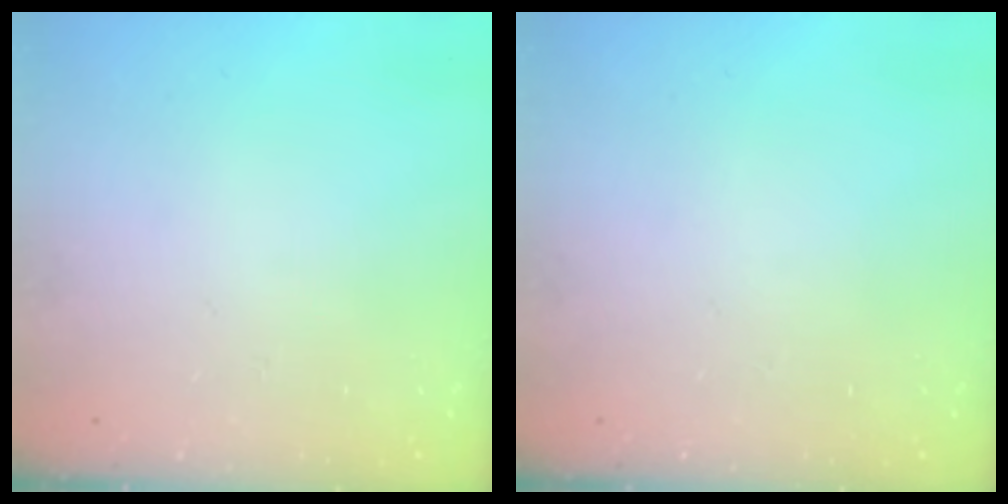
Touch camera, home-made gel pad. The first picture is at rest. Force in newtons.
{"total": 0.0}